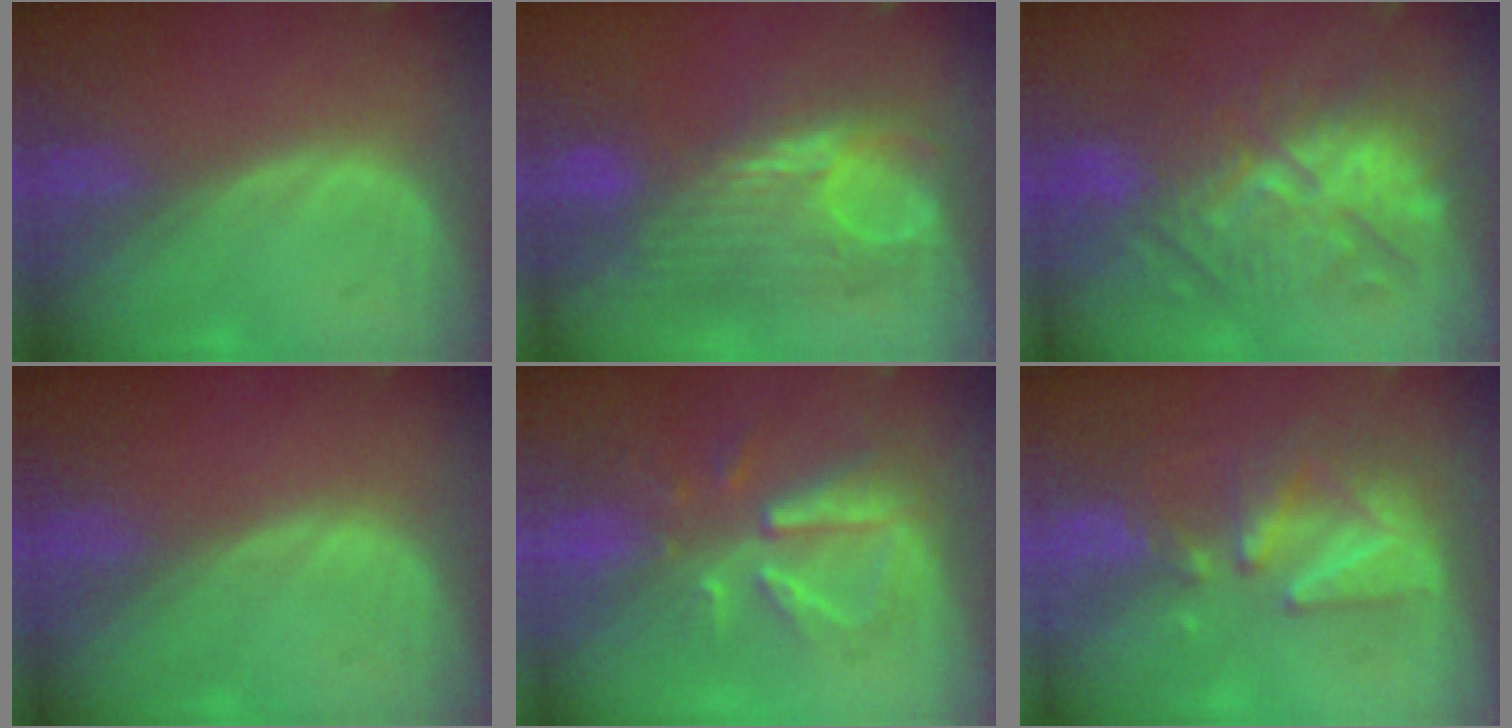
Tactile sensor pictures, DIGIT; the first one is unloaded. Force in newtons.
{"total": 9.1, "press": 9.0, "slide": 1.4}
{"total": 10.6, "press": 10.6, "slide": 1.2}
{"total": 0.0}
{"total": 8.0, "press": 7.4, "slide": 3.0}
{"total": 8.4, "press": 7.7, "slide": 3.5}